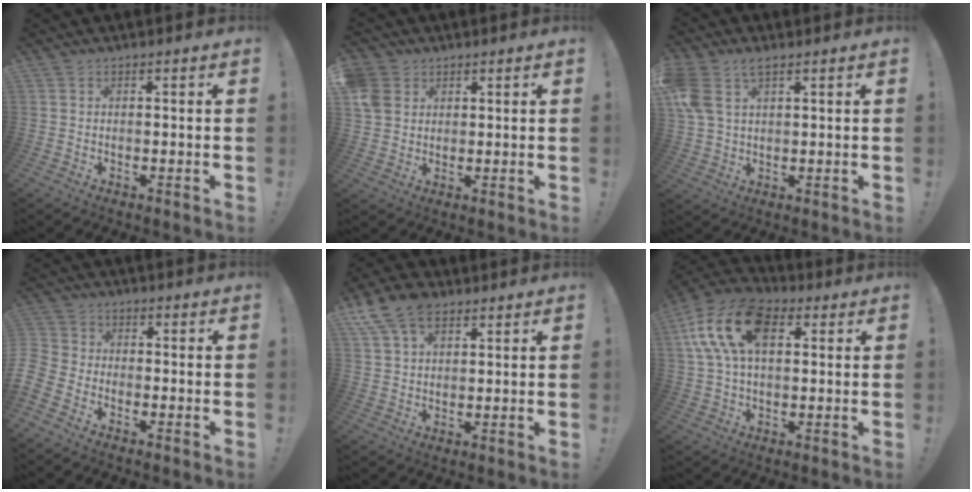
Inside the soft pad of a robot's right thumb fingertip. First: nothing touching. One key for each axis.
{"total": 6.3, "fx": 2.7, "fy": 5.3, "fz": 2.1, "tx": -0.048, "ty": -0.004, "tz": 0.057}
{"total": 7.7, "fx": 4.0, "fy": 4.3, "fz": 5.0, "tx": -0.095, "ty": -0.012, "tz": 0.082}
{"total": 6.3, "fx": -4.4, "fy": 4.0, "fz": 2.0, "tx": -0.055, "ty": 0.028, "tz": -0.082}
{"total": 11.3, "fx": 6.3, "fy": 7.0, "fz": 6.3, "tx": -0.103, "ty": -0.020, "tz": 0.122}
{"total": 18.6, "fx": 5.8, "fy": 11.1, "fz": 13.8, "tx": -0.270, "ty": 0.002, "tz": 0.103}